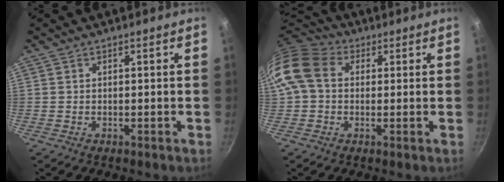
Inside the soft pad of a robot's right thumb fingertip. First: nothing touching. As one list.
[{"total": 11.7, "force": [1.8, 9.1, 7.0], "torque": [-0.119, 0.023, 0.014]}]